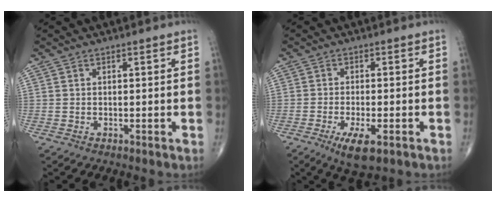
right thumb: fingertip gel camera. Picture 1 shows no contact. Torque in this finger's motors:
{"motor_torque": [-0.05, 0.61, 0.38, 0.12, 0.17]}